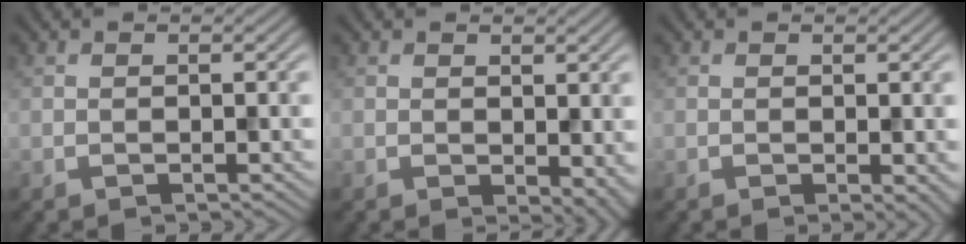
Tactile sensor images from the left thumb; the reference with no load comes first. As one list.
[{"total": 3.9, "force": [-0.4, 2.3, 3.1], "torque": [-0.040, -0.013, 0.001]}, {"total": 1.3, "force": [0.0, 0.4, 1.3], "torque": [-0.015, -0.007, -0.001]}]